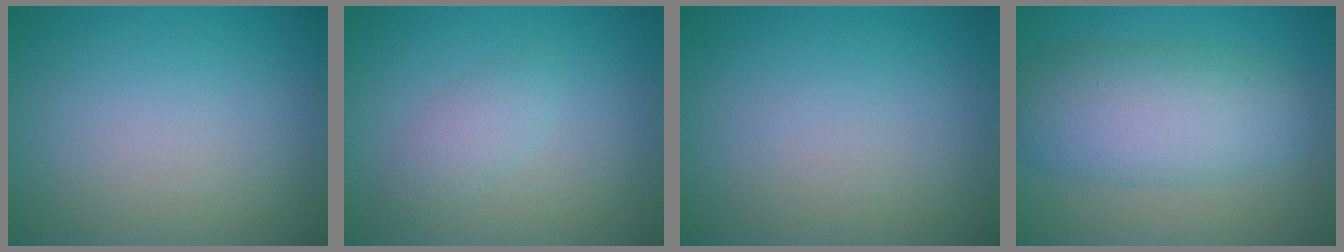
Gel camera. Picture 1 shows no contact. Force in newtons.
{"total": 1.9, "press": 1.9, "slide": 0.1}
{"total": 0.0}
{"total": 7.2, "press": 7.2, "slide": 0.1}